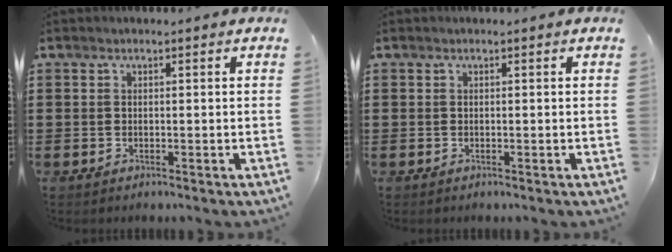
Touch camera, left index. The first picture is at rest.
{"total": 0.0}